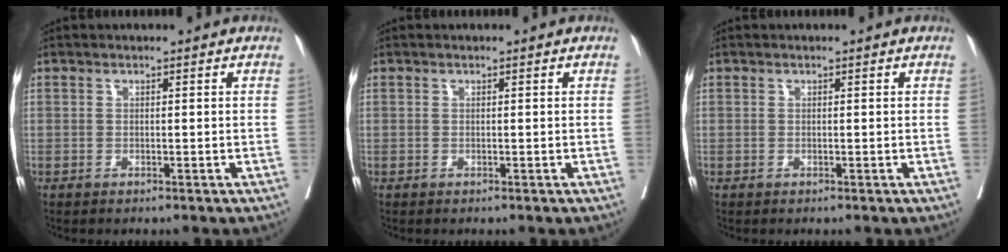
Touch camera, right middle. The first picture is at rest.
{"total": 0.0}
{"total": 0.0}